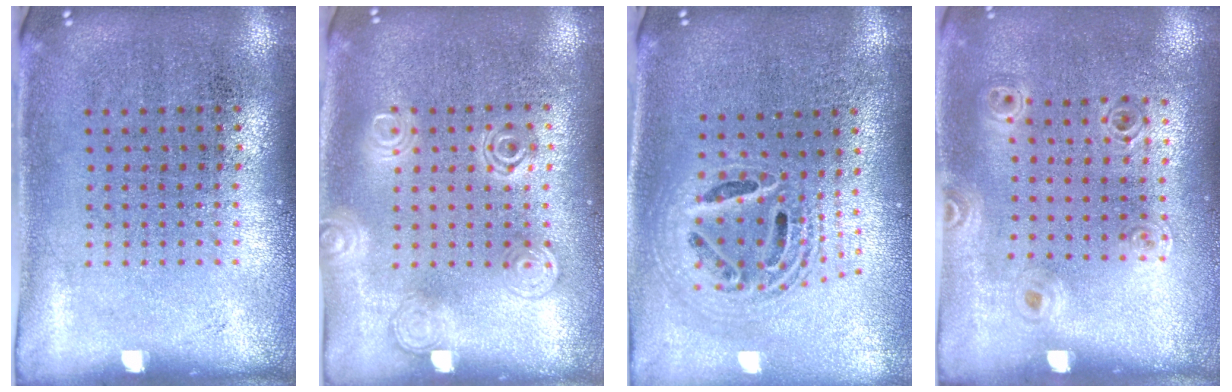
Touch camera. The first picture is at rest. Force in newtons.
{"total": 1.3, "press": 1.2, "slide": 0.3}
{"total": 2.1, "press": 1.7, "slide": 1.2}
{"total": 1.0, "press": 0.9, "slide": 0.2}